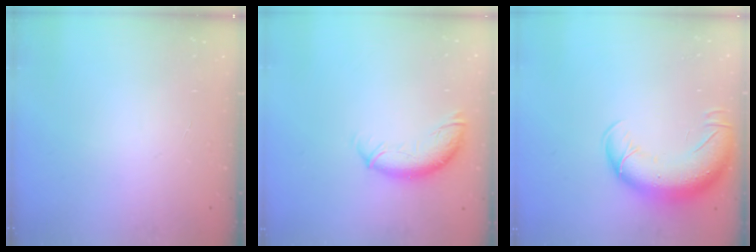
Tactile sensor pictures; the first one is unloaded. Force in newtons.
{"total": 10.3, "press": 10.3, "slide": 0.8}
{"total": 15.0, "press": 14.6, "slide": 3.6}